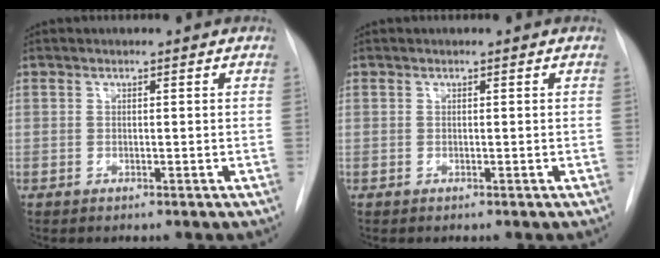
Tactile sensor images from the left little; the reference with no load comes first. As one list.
[{"total": 0.0}]